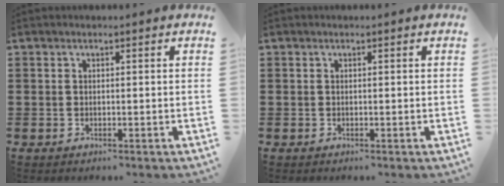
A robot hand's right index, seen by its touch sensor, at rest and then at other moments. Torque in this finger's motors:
{"motor_torque": [0.65, 0.59, 0.03, 0.02]}